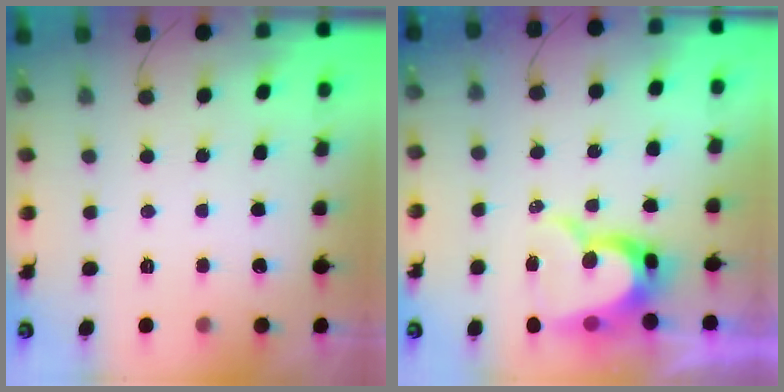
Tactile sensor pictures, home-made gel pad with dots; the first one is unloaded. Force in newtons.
{"total": 12.1, "press": 12.0, "slide": 1.3}